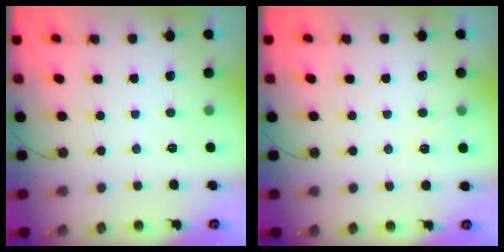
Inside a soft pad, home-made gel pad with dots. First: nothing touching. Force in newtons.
{"total": 4.5, "press": 4.1, "slide": 1.8}